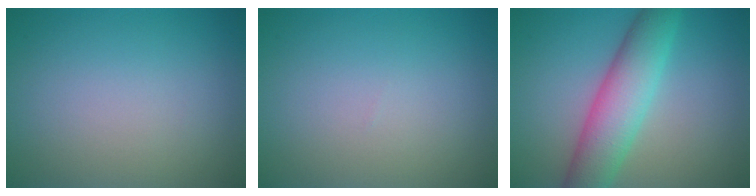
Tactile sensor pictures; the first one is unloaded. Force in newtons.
{"total": 0.0}
{"total": 6.4, "press": 6.4, "slide": 0.2}